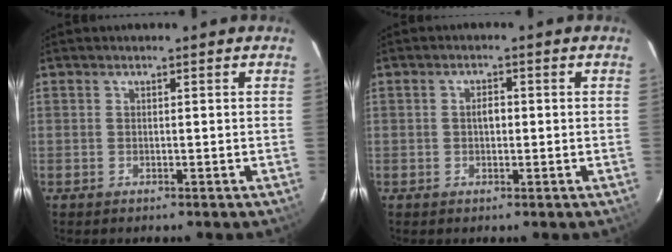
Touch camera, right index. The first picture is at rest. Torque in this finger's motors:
{"motor_torque": [0.26, 0.11, 0.26, 0.04]}